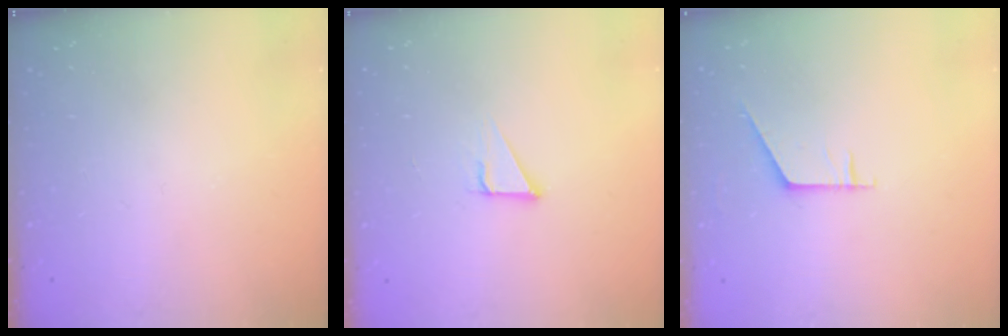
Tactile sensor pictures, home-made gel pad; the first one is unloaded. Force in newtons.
{"total": 2.8, "press": 2.8, "slide": 0.2}
{"total": 4.4, "press": 4.4, "slide": 0.5}